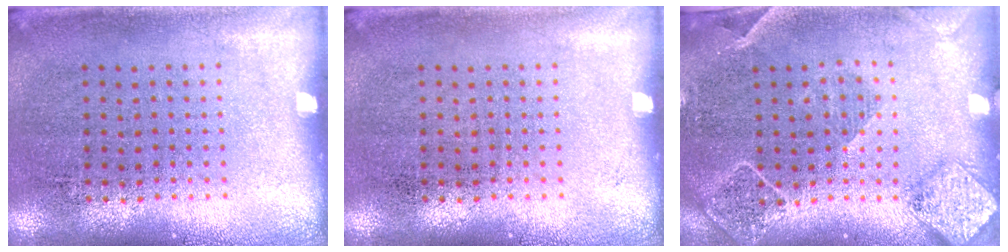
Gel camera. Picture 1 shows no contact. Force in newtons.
{"total": 0.0}
{"total": 2.0, "press": 1.9, "slide": 0.7}